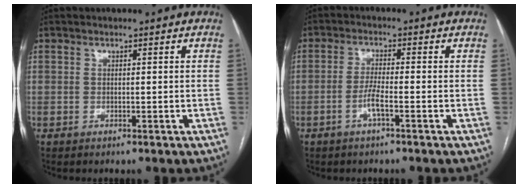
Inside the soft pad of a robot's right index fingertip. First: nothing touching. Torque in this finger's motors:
{"motor_torque": [0.48, -0.08, 0.07, 0.01]}